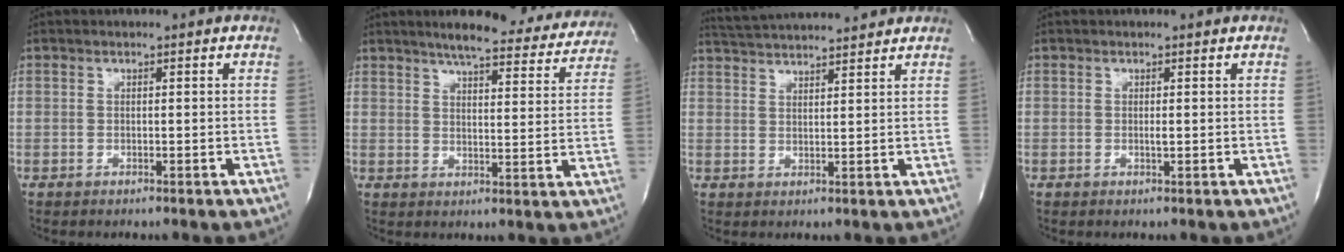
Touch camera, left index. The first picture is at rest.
{"total": 18.2, "force": [16.2, 3.6, 7.4], "torque": [-0.089, -0.015, 0.190]}
{"total": 10.9, "force": [10.3, 0.4, 3.5], "torque": [-0.072, 0.021, 0.157]}
{"total": 0.5, "force": [-0.2, 0.0, 0.5], "torque": [-0.014, -0.007, -0.004]}